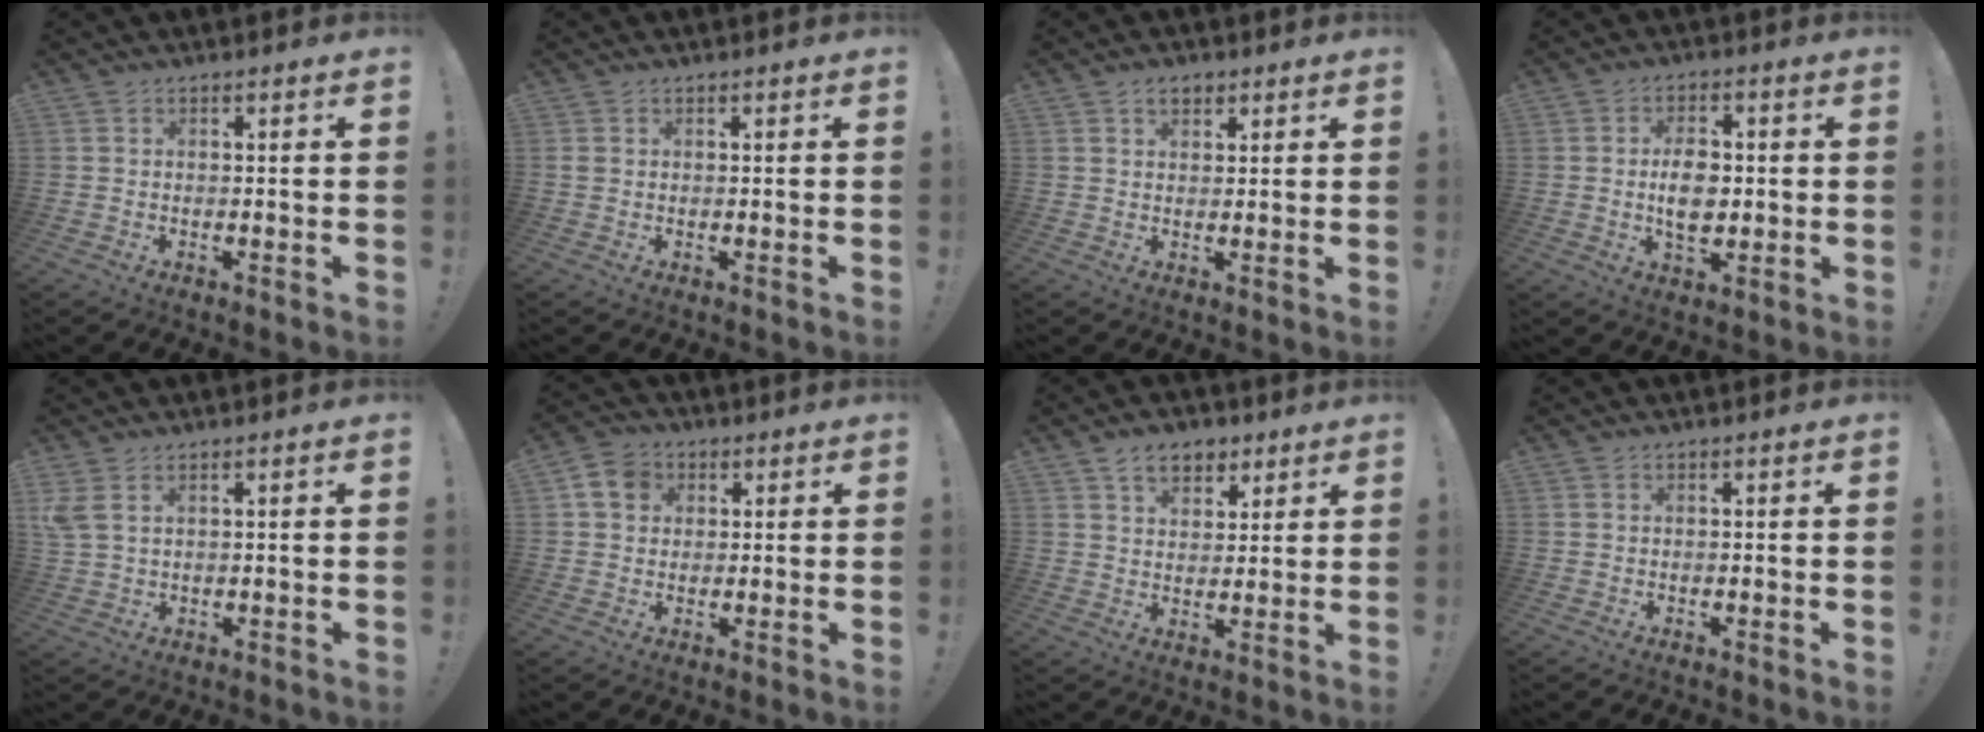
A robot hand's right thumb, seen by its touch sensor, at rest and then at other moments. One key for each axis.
{"total": 1.1, "fx": 0.2, "fy": 0.8, "fz": 0.7, "tx": -0.018, "ty": 0.006, "tz": 0.006}
{"total": 3.5, "fx": 1.9, "fy": 2.4, "fz": 1.7, "tx": -0.019, "ty": -0.003, "tz": 0.033}
{"total": 8.3, "fx": -0.3, "fy": 5.5, "fz": 6.2, "tx": -0.102, "ty": -0.001, "tz": -0.011}
{"total": 4.5, "fx": 2.1, "fy": 2.2, "fz": 3.4, "tx": -0.077, "ty": -0.004, "tz": 0.043}
{"total": 7.5, "fx": 2.5, "fy": 6.2, "fz": 3.4, "tx": -0.055, "ty": 0.003, "tz": 0.052}
{"total": 8.0, "fx": 4.9, "fy": 5.2, "fz": 3.5, "tx": -0.051, "ty": -0.017, "tz": 0.091}
{"total": 0.0}